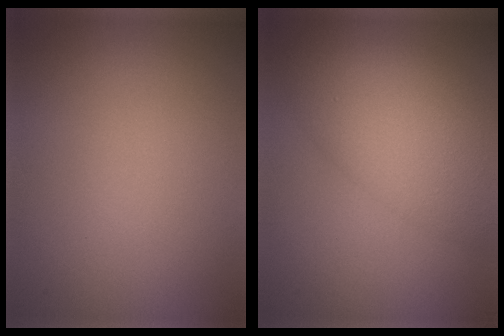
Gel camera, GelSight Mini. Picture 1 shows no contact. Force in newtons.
{"total": 7.7, "press": 7.7, "slide": 0.4}